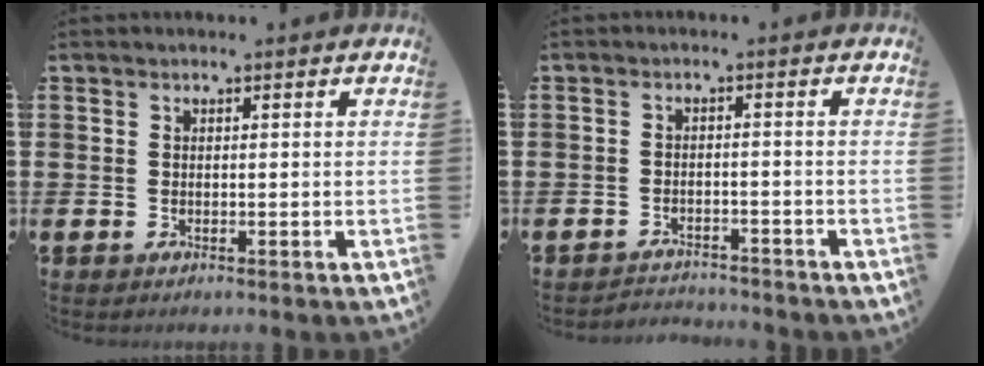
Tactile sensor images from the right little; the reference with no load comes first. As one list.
[{"total": 2.0, "force": [-2.0, 0.0, -0.3], "torque": [-0.001, 0.003, -0.045]}]